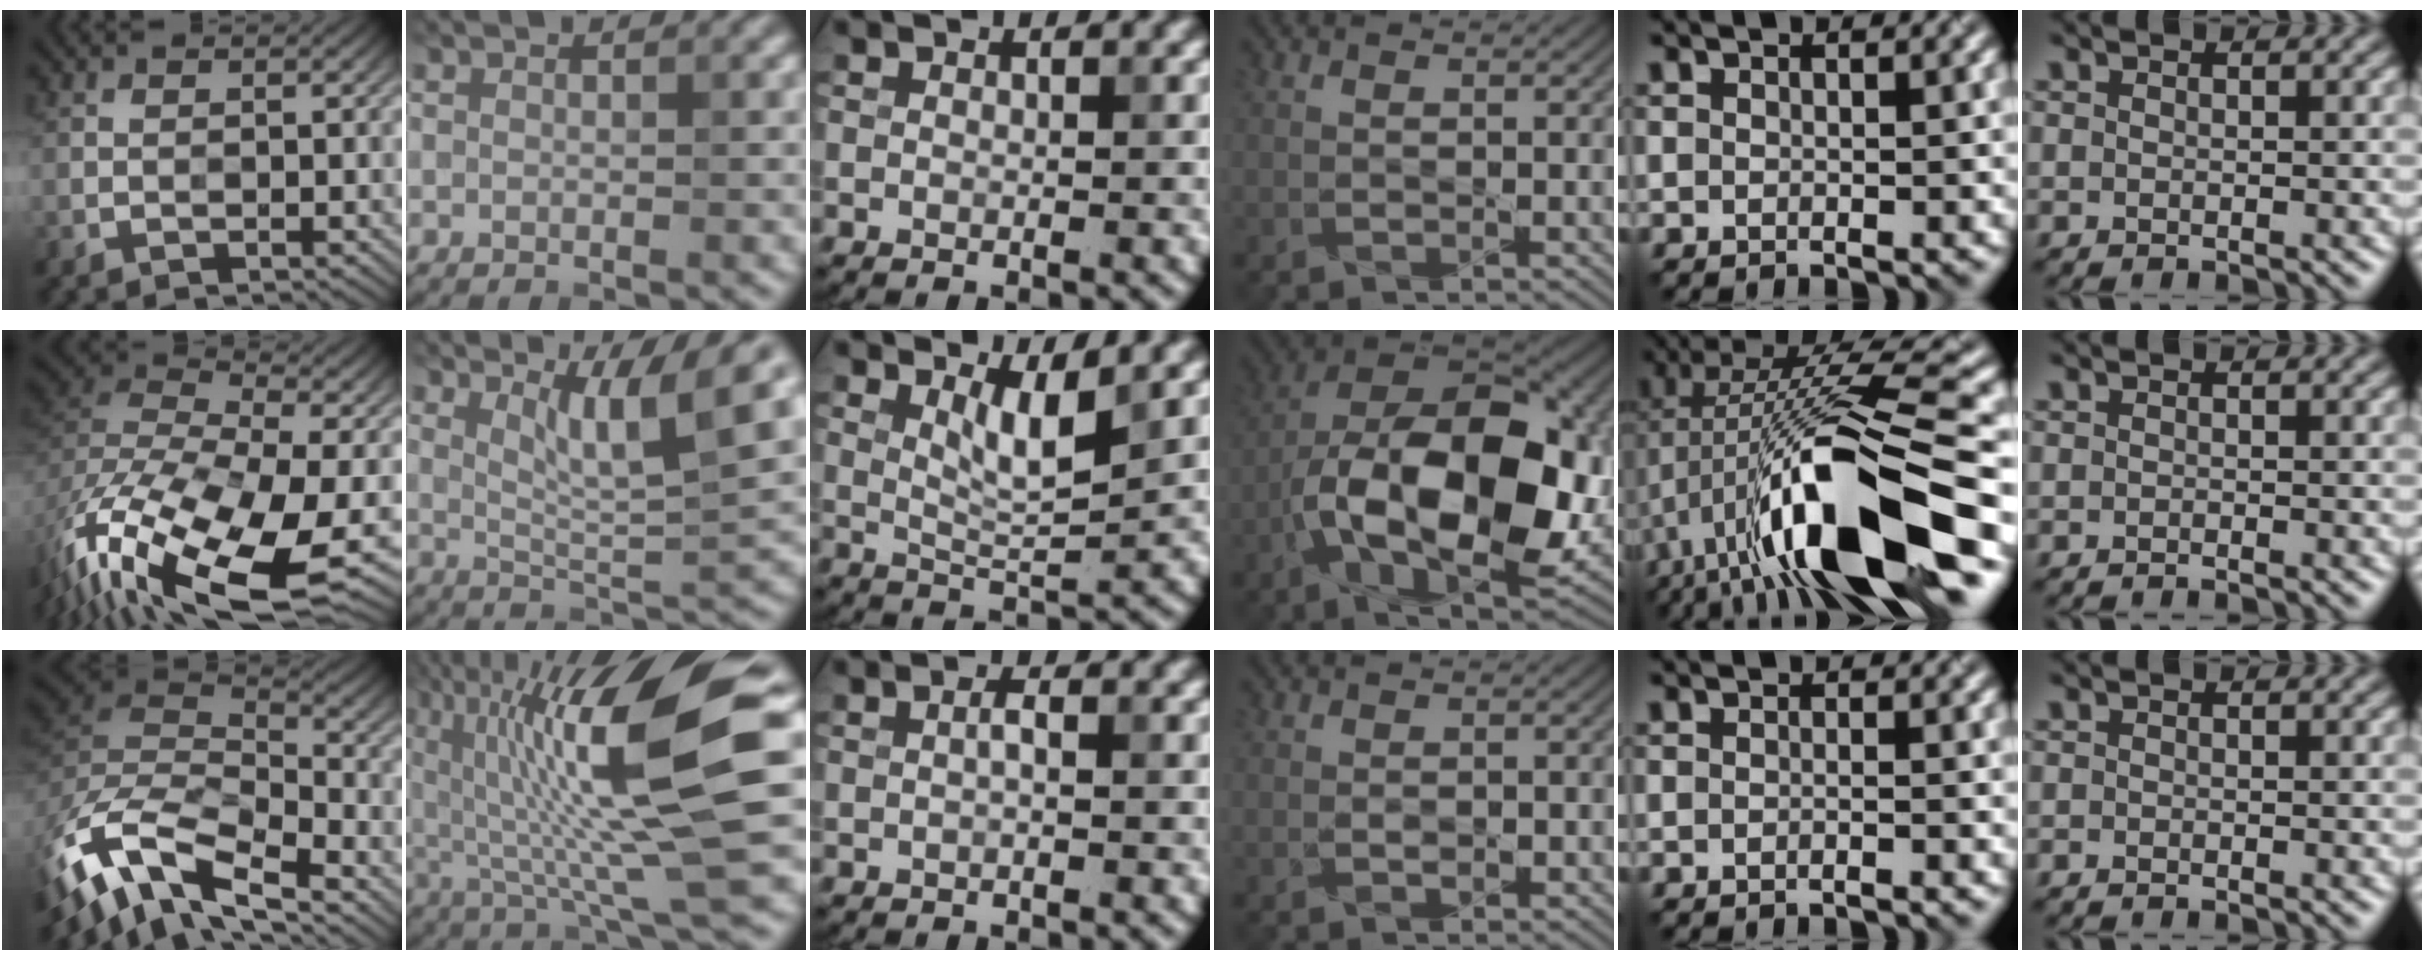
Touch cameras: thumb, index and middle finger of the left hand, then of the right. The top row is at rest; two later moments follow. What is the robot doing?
{"motion": "twist", "object": "bottle cap"}